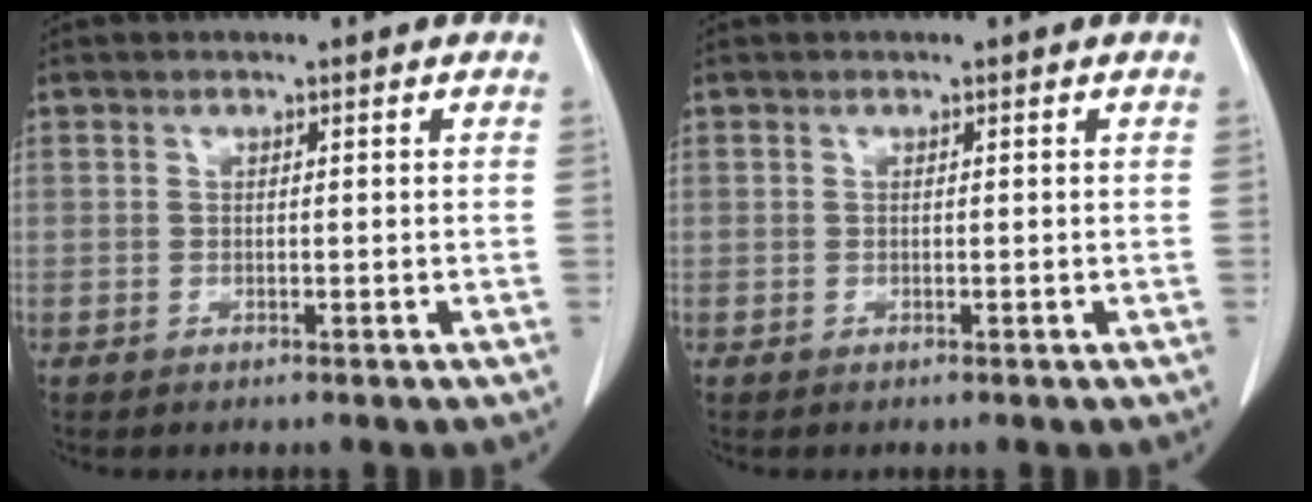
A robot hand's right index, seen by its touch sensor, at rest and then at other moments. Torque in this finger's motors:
{"motor_torque": [0.00, 0.00, 0.00, -0.01]}